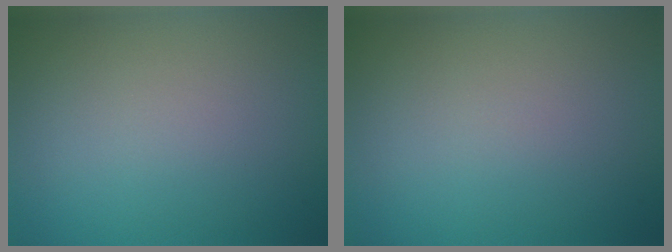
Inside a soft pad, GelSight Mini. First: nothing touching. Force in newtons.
{"total": 0.0}